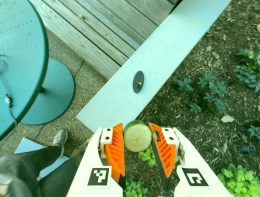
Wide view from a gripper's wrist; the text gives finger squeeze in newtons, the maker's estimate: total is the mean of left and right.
{"total": 9.5, "left": 9.5, "right": 9.4}